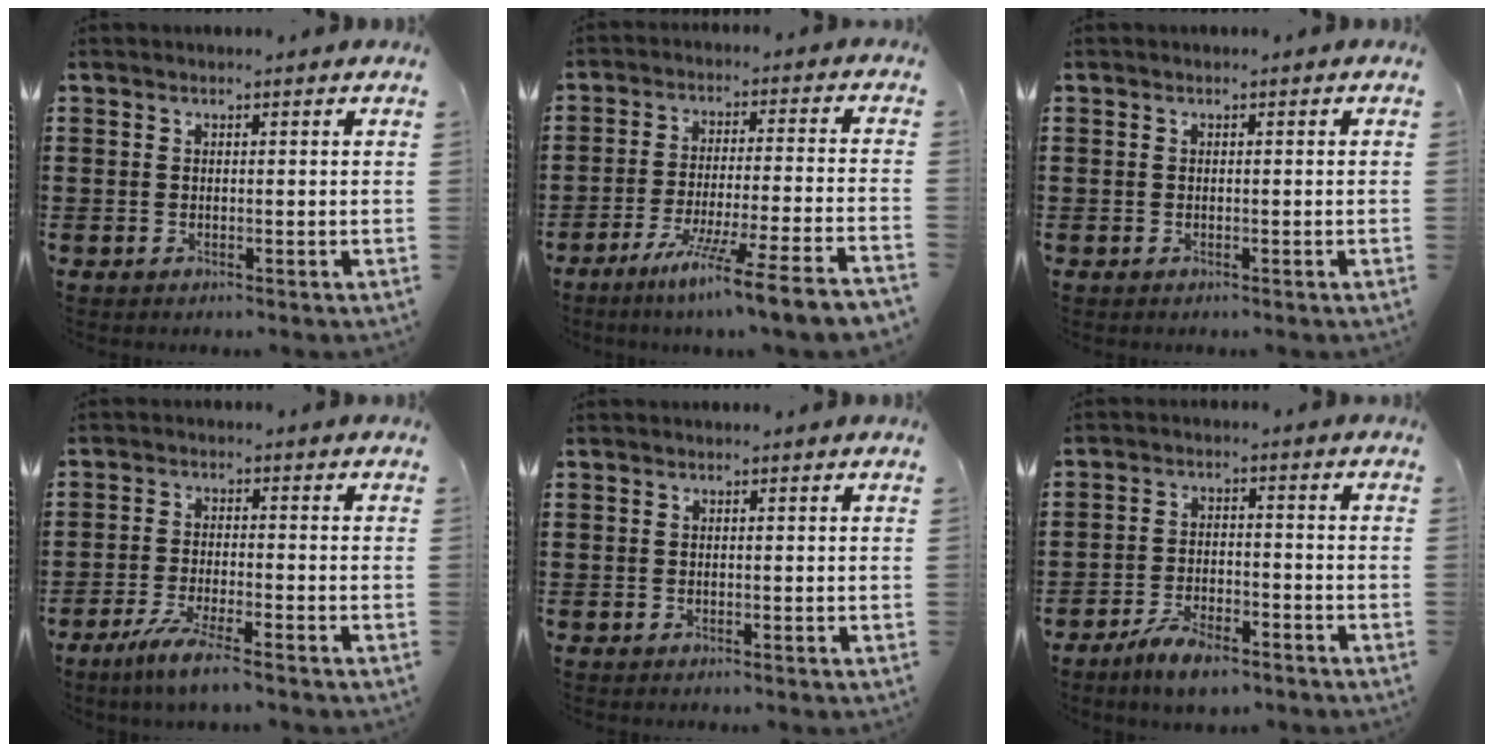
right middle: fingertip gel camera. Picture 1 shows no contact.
{"total": 8.5, "force": [-6.7, -1.5, 5.0], "torque": [-0.084, -0.015, -0.129]}
{"total": 0.0}
{"total": 4.7, "force": [-3.6, -0.1, 3.0], "torque": [-0.069, -0.017, -0.068]}
{"total": 0.0}
{"total": 4.9, "force": [-4.1, 1.2, 2.4], "torque": [-0.053, 0.001, -0.080]}